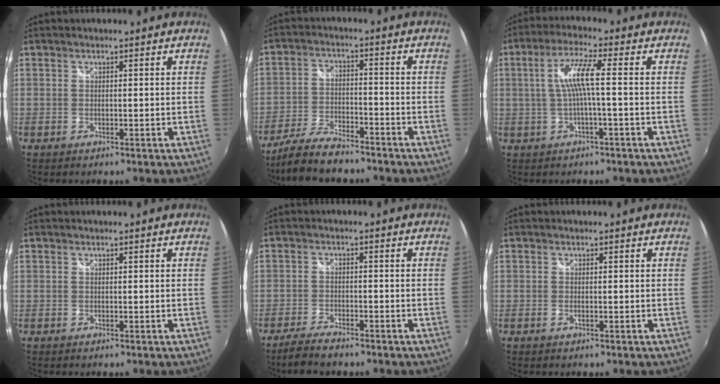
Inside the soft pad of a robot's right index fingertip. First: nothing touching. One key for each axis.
{"total": 10.5, "fx": -8.8, "fy": 2.9, "fz": 4.8, "tx": -0.120, "ty": -0.011, "tz": -0.163}
{"total": 6.2, "fx": -0.4, "fy": -0.1, "fz": 6.2, "tx": -0.129, "ty": 0.005, "tz": -0.001}
{"total": 0.0}
{"total": 5.4, "fx": -4.5, "fy": 1.4, "fz": 2.5, "tx": -0.073, "ty": -0.006, "tz": -0.086}
{"total": 0.8, "fx": -0.2, "fy": 0.3, "fz": 0.7, "tx": -0.014, "ty": 0.000, "tz": -0.004}